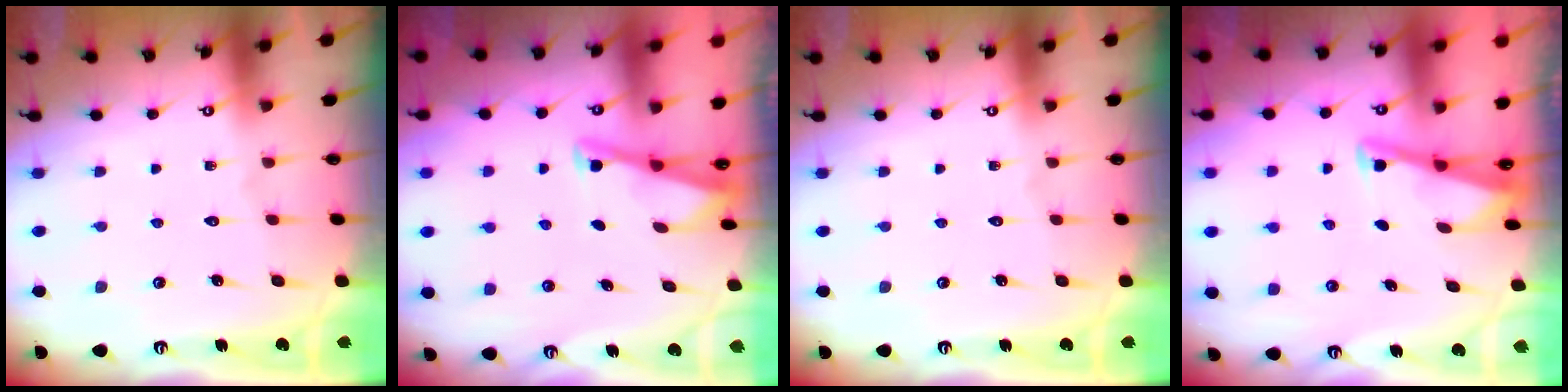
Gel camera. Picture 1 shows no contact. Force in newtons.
{"total": 2.9, "press": 2.9, "slide": 0.3}
{"total": 0.0}
{"total": 2.9, "press": 2.9, "slide": 0.3}